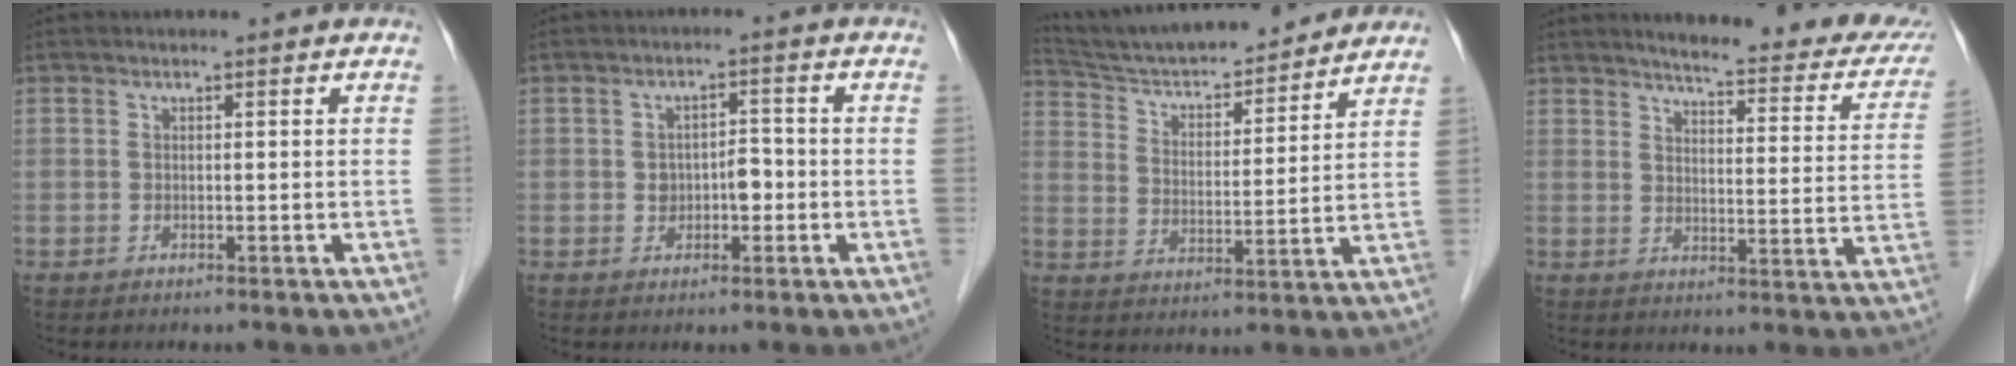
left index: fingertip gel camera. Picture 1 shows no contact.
{"total": 3.4, "force": [-0.6, 2.1, 2.6], "torque": [-0.039, 0.012, -0.006]}
{"total": 17.8, "force": [16.5, 2.6, 6.2], "torque": [-0.104, 0.014, 0.260]}
{"total": 20.0, "force": [17.2, 4.0, 9.4], "torque": [-0.096, -0.034, 0.190]}